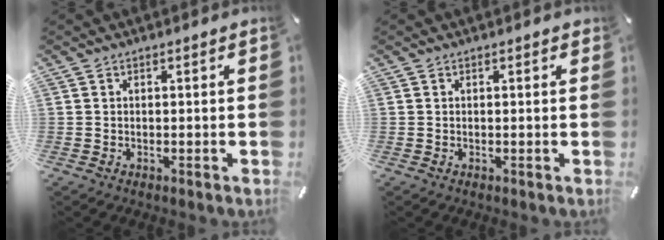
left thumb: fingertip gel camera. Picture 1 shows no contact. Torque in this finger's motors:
{"motor_torque": [0.41, 0.33, 0.22, -0.28, 0.00]}